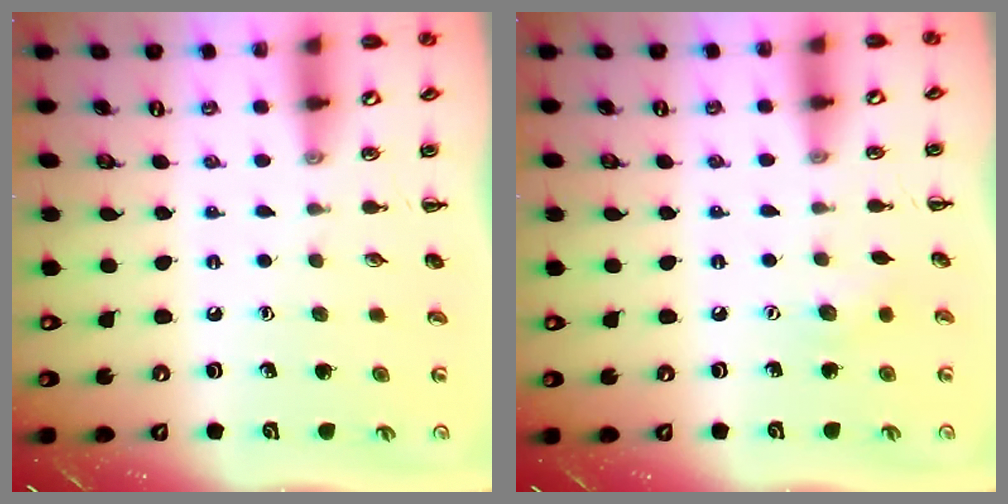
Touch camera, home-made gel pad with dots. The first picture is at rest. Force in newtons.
{"total": 3.9, "press": 3.8, "slide": 0.9}